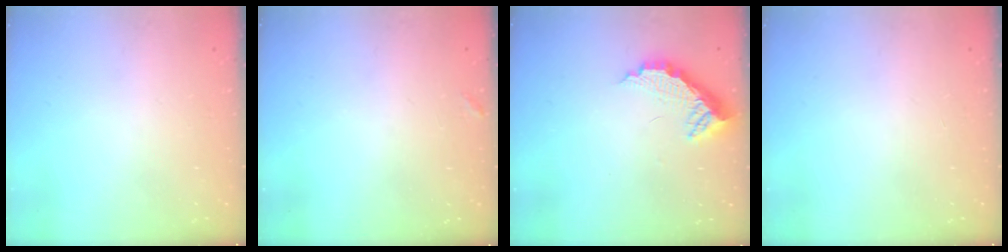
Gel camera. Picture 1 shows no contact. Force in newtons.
{"total": 4.1, "press": 4.1, "slide": 0.1}
{"total": 11.0, "press": 11.0, "slide": 0.7}
{"total": 0.0}